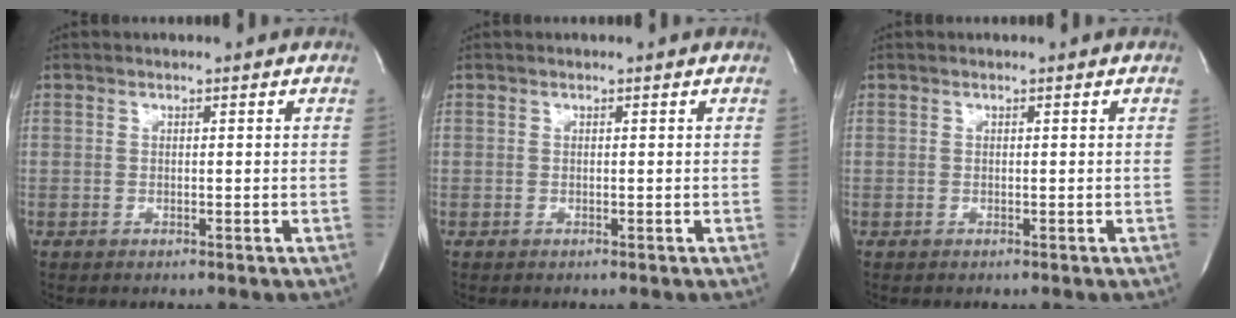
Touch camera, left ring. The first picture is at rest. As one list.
[{"total": 0.0}, {"total": 0.0}]